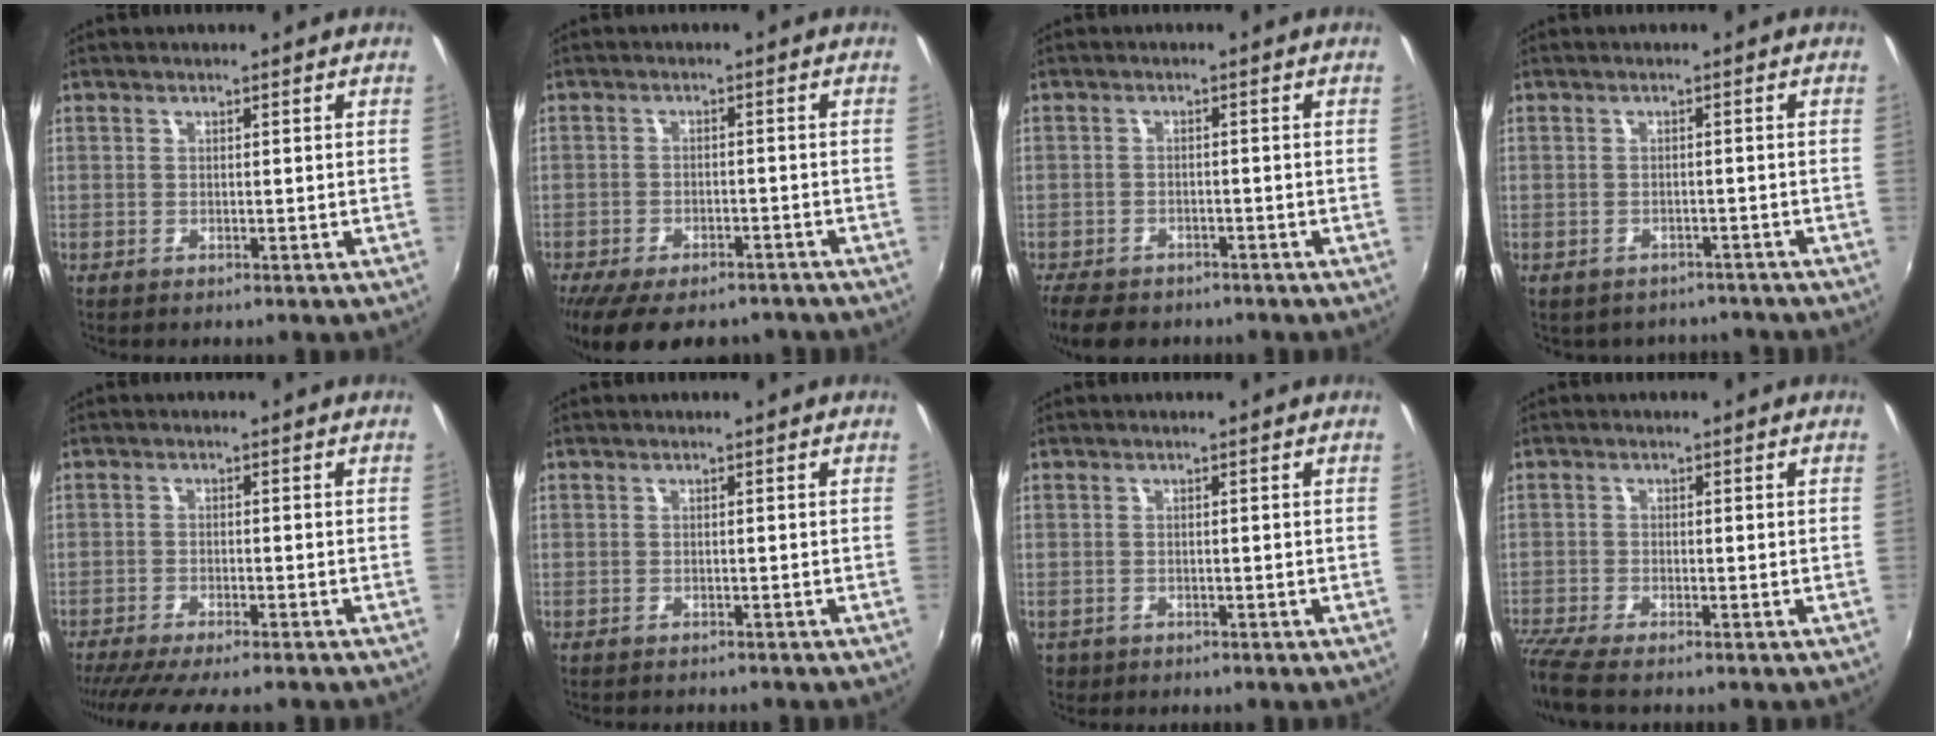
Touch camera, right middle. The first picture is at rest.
{"total": 14.3, "force": [-10.9, 5.9, 7.1], "torque": [-0.150, -0.032, -0.162]}
{"total": 7.6, "force": [-6.0, 3.7, 2.9], "torque": [-0.078, -0.016, -0.104]}
{"total": 5.9, "force": [-4.9, 3.0, 1.3], "torque": [-0.029, -0.010, -0.061]}
{"total": 9.5, "force": [-8.2, 0.9, 4.7], "torque": [-0.105, -0.034, -0.134]}
{"total": 2.0, "force": [-1.8, 0.5, 0.5], "torque": [-0.015, -0.014, -0.027]}
{"total": 2.0, "force": [-1.0, 1.6, 0.5], "torque": [-0.016, -0.005, -0.014]}
{"total": 5.5, "force": [-4.8, 0.5, 2.7], "torque": [-0.076, -0.028, -0.092]}